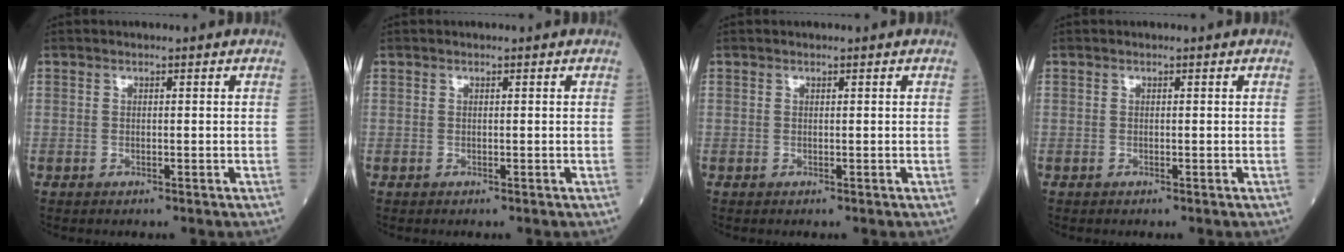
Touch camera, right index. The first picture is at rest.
{"total": 0.0}
{"total": 0.0}
{"total": 0.0}